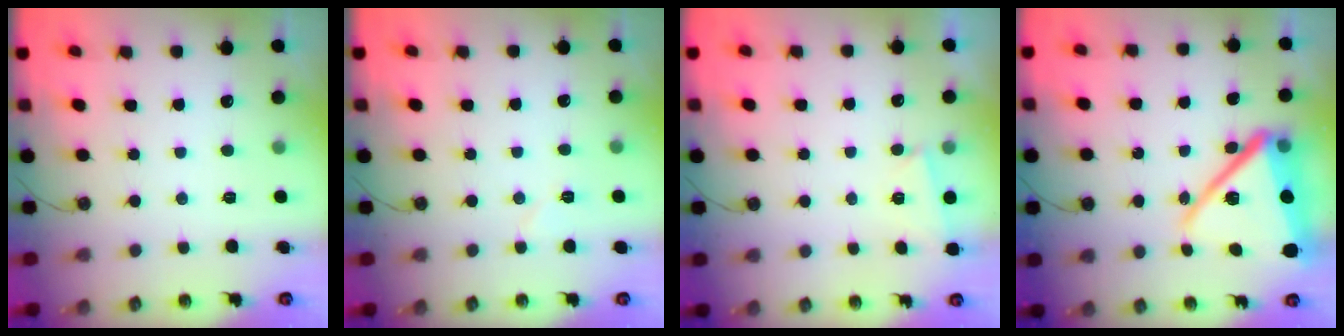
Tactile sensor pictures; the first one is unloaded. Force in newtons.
{"total": 3.8, "press": 3.3, "slide": 1.8}
{"total": 2.1, "press": 2.1, "slide": 0.5}
{"total": 20.8, "press": 20.6, "slide": 2.7}